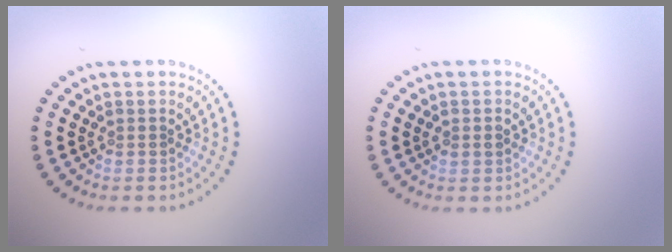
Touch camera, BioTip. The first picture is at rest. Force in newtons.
{"total": 1.3, "press": 1.3, "slide": 0.1}